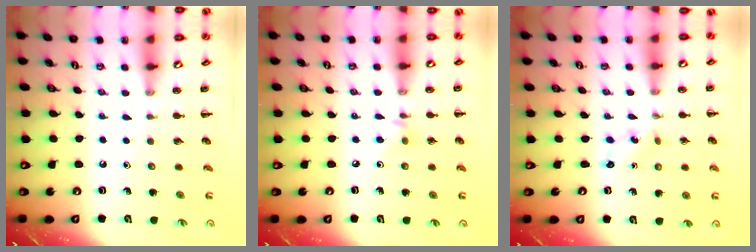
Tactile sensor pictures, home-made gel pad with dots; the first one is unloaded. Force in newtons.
{"total": 4.0, "press": 3.9, "slide": 1.2}
{"total": 2.0, "press": 2.0, "slide": 0.6}